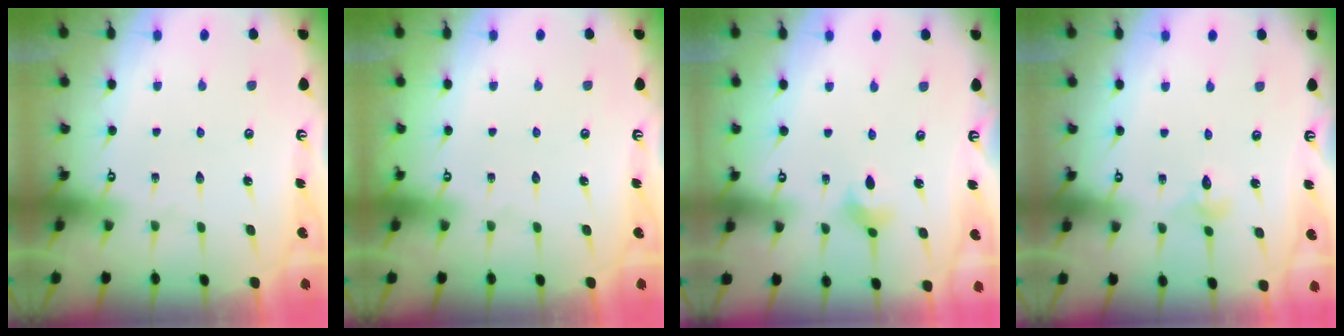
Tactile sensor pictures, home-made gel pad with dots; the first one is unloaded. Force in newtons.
{"total": 0.0}
{"total": 2.9, "press": 2.9, "slide": 0.7}
{"total": 2.4, "press": 2.4, "slide": 0.3}